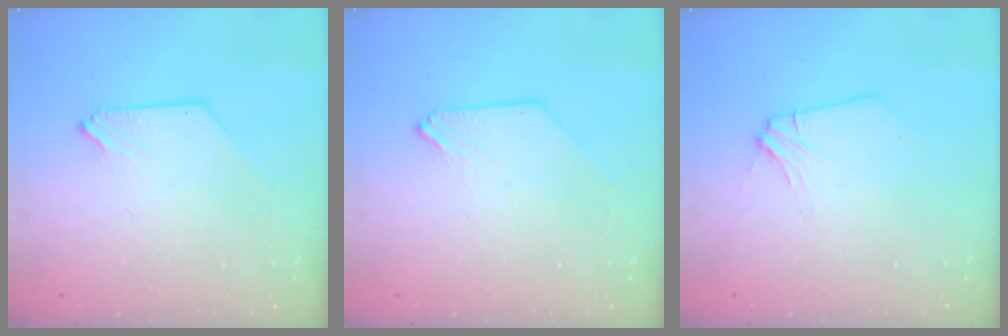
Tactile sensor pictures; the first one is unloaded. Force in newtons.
{"total": 0.0}
{"total": 2.2, "press": 2.2, "slide": 0.3}